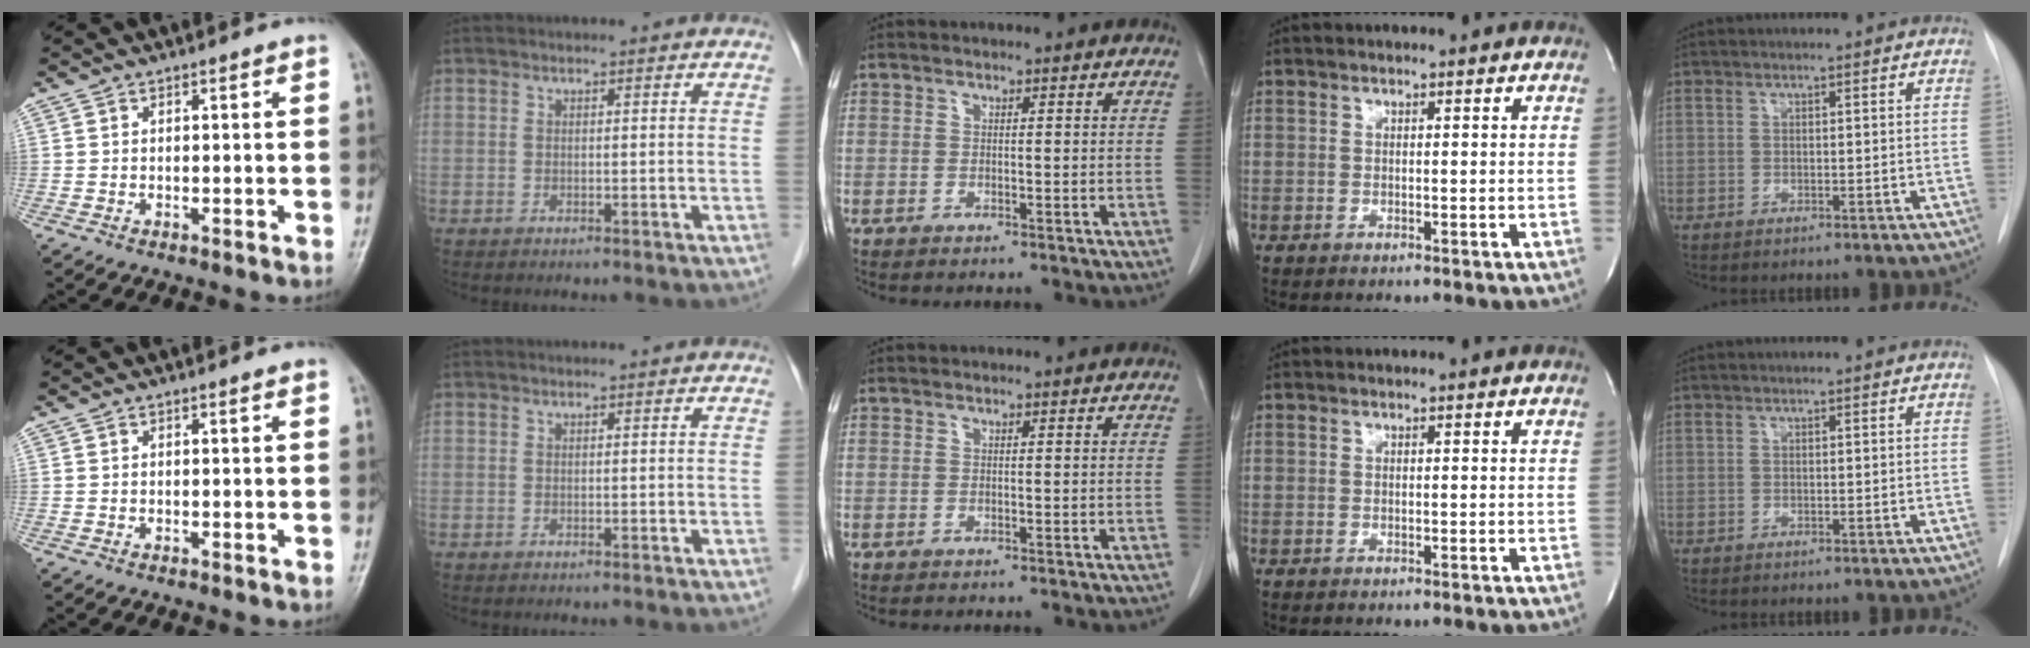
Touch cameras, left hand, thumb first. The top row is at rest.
{}